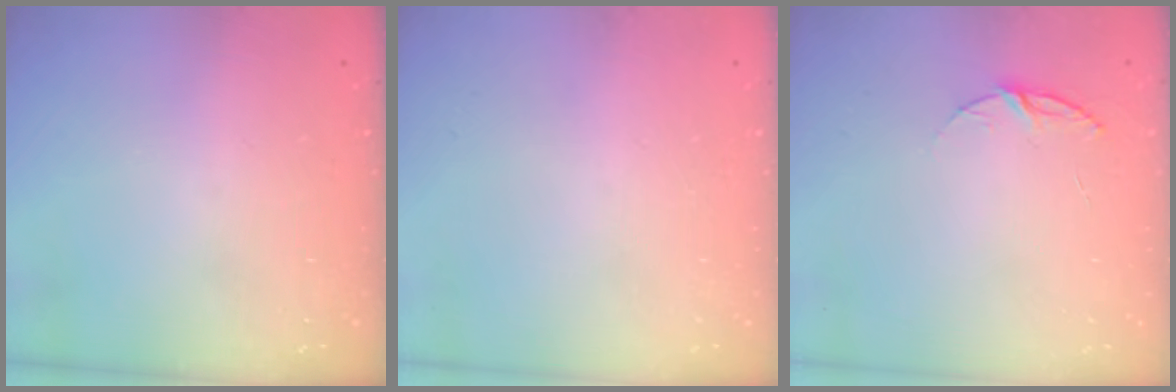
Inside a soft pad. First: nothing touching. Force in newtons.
{"total": 0.0}
{"total": 5.9, "press": 5.8, "slide": 0.6}